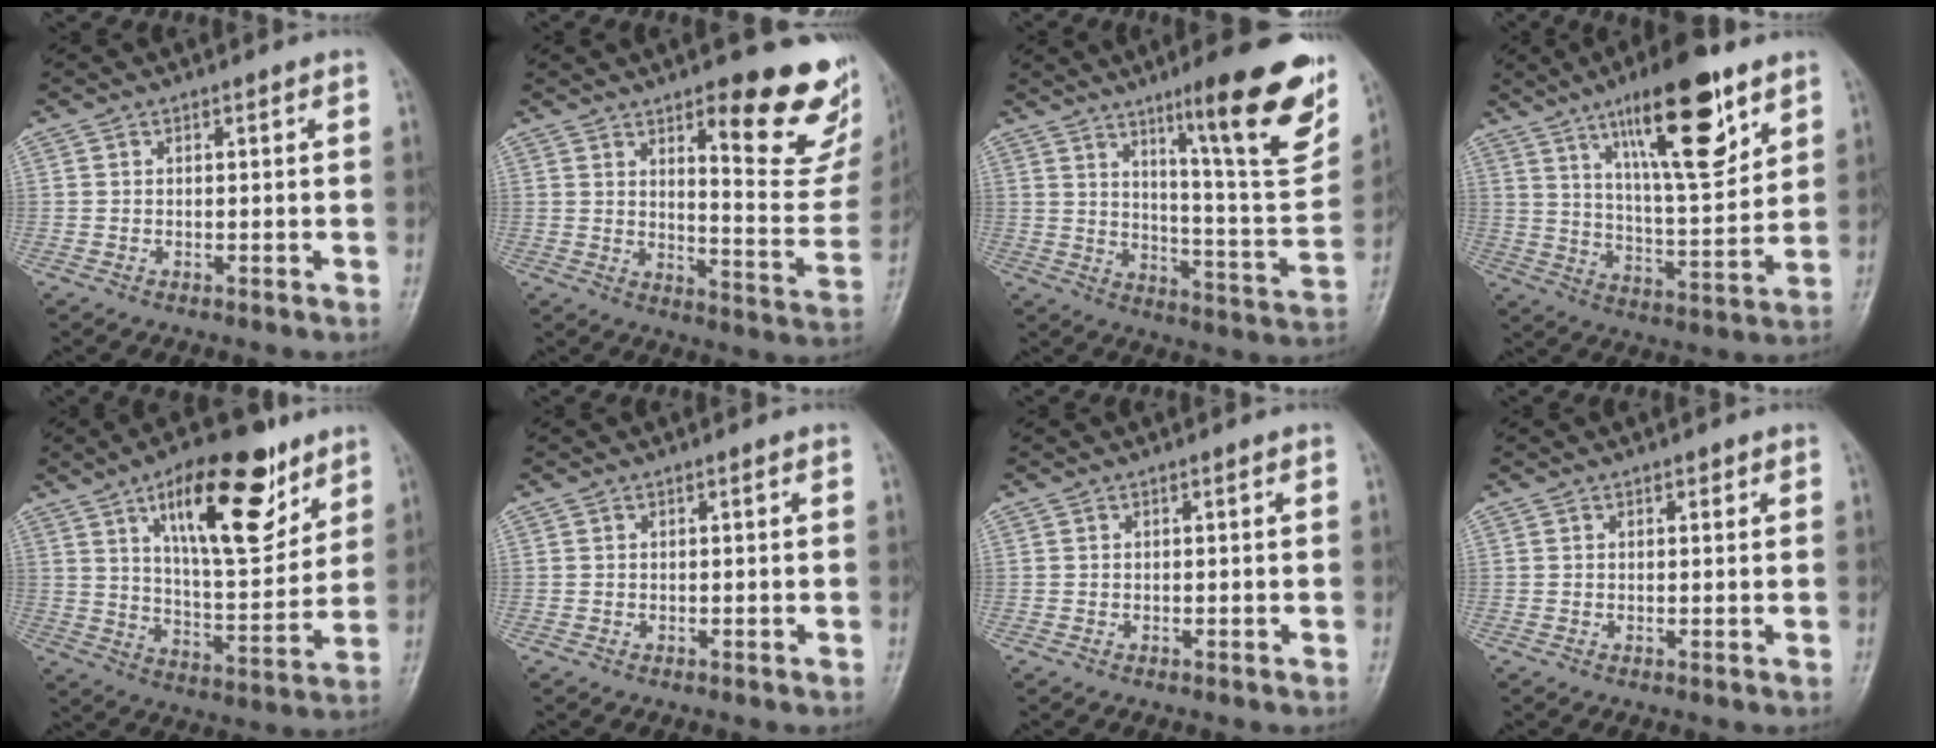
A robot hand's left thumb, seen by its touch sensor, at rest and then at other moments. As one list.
[{"total": 19.9, "force": [11.3, 5.7, 15.3], "torque": [-0.145, -0.076, 0.154]}, {"total": 21.4, "force": [12.3, 3.3, 17.2], "torque": [-0.202, -0.064, 0.182]}, {"total": 18.7, "force": [10.4, 5.3, 14.6], "torque": [-0.208, -0.052, 0.177]}, {"total": 20.2, "force": [10.9, 7.7, 15.2], "torque": [-0.193, -0.050, 0.179]}, {"total": 0.0}, {"total": 0.0}, {"total": 0.9, "force": [0.6, 0.6, 0.5], "torque": [0.001, -0.003, 0.005]}]